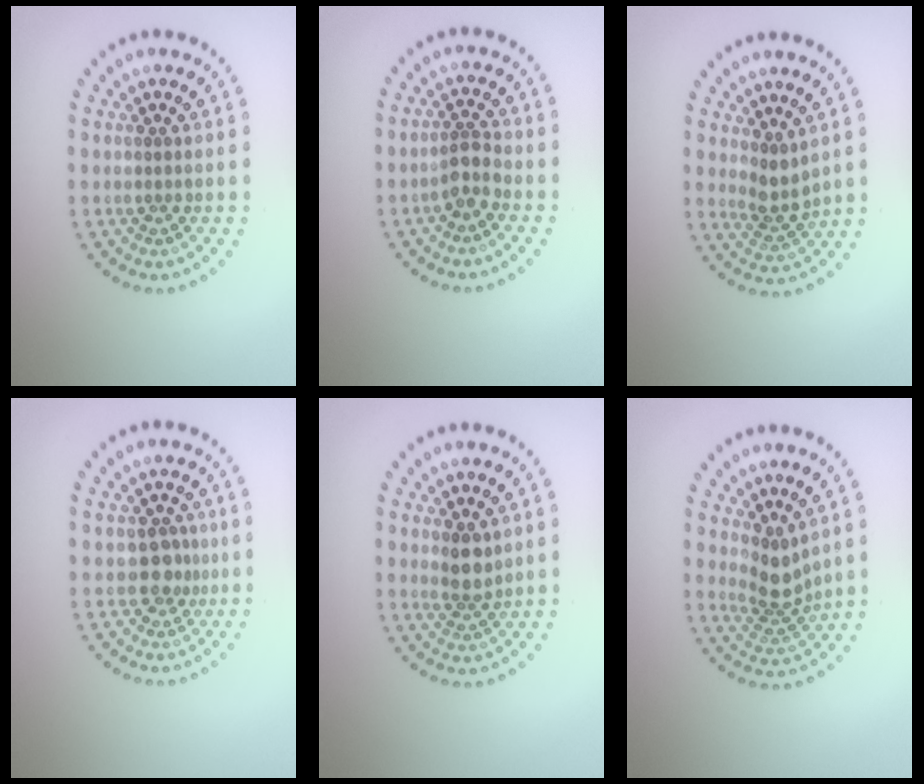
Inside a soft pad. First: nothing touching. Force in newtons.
{"total": 2.1, "press": 1.8, "slide": 1.2}
{"total": 2.3, "press": 1.8, "slide": 1.5}
{"total": 2.2, "press": 1.8, "slide": 1.2}
{"total": 2.2, "press": 1.9, "slide": 1.1}
{"total": 2.8, "press": 2.0, "slide": 2.0}